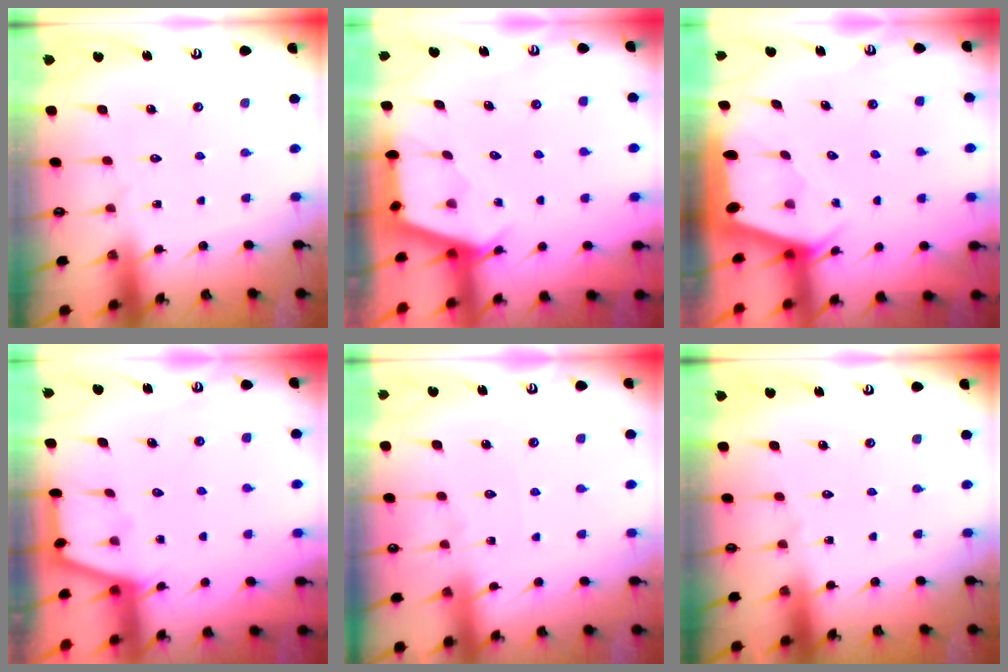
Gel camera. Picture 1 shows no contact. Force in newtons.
{"total": 2.6, "press": 2.6, "slide": 0.3}
{"total": 1.9, "press": 1.9, "slide": 0.3}
{"total": 1.5, "press": 1.5, "slide": 0.2}
{"total": 2.6, "press": 2.6, "slide": 0.4}
{"total": 0.0}